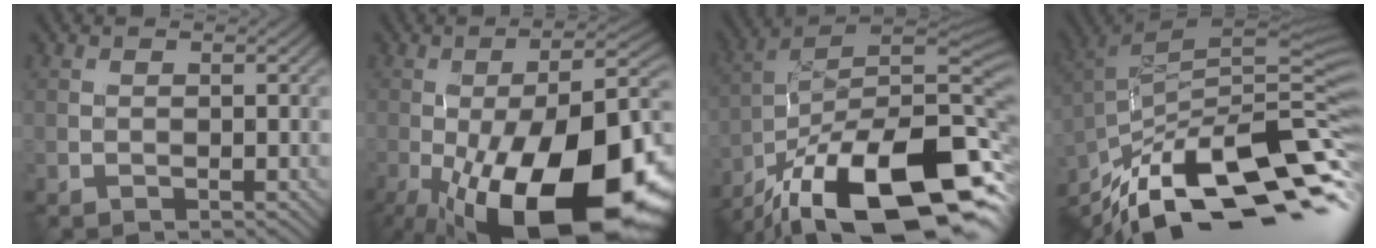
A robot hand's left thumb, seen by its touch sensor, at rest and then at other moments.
{"total": 22.5, "force": [-9.2, 8.7, 18.6], "torque": [-0.281, -0.031, -0.132]}
{"total": 19.5, "force": [-11.9, 6.8, 13.8], "torque": [-0.244, 0.005, -0.200]}
{"total": 16.4, "force": [-9.2, 5.9, 12.2], "torque": [-0.248, 0.002, -0.163]}